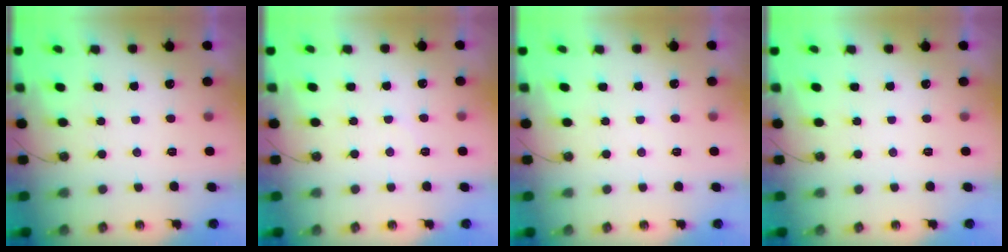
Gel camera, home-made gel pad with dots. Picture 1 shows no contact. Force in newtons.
{"total": 5.3, "press": 5.2, "slide": 0.7}
{"total": 2.9, "press": 2.9, "slide": 0.4}
{"total": 0.0}